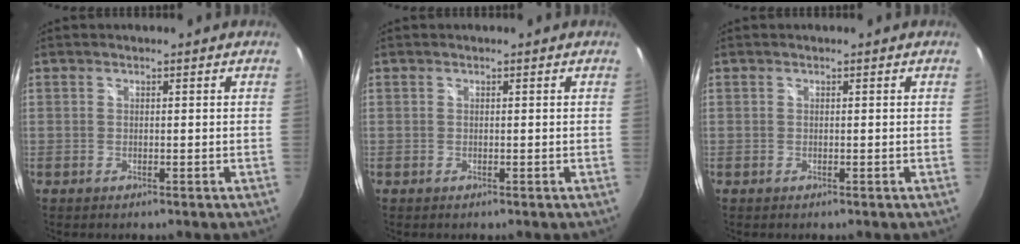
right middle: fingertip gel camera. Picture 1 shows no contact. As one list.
[{"total": 0.0}, {"total": 0.0}]